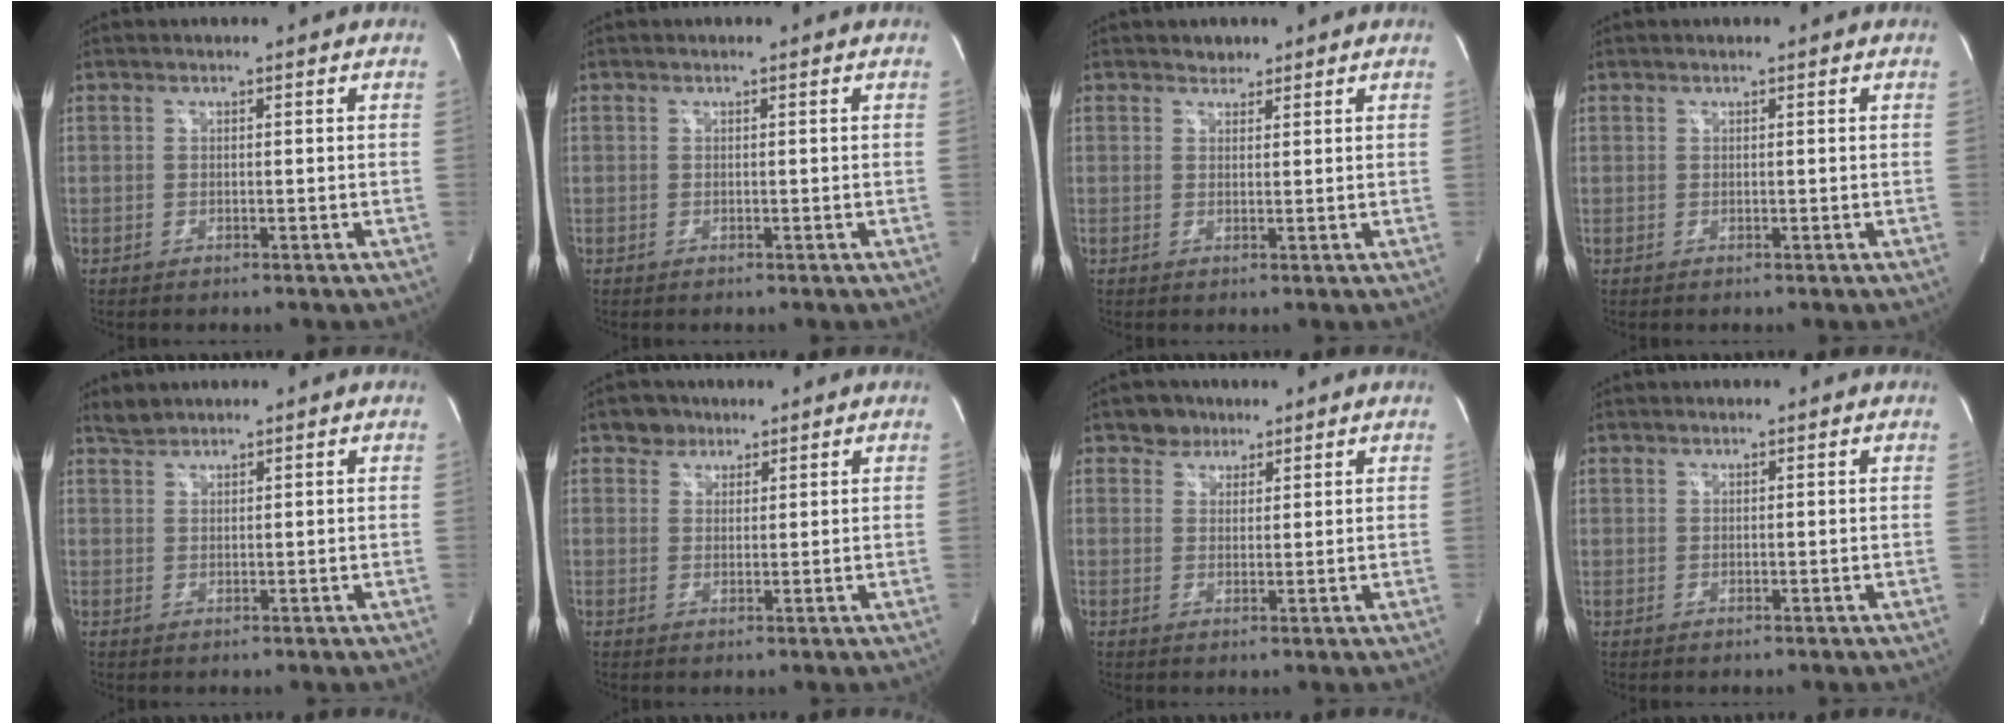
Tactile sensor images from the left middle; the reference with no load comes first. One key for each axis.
{"total": 0.0}
{"total": 1.6, "fx": 1.3, "fy": 0.8, "fz": 0.1, "tx": -0.004, "ty": -0.002, "tz": 0.018}
{"total": 0.0}
{"total": 1.8, "fx": 1.7, "fy": 0.1, "fz": -0.1, "tx": -0.006, "ty": 0.005, "tz": 0.038}
{"total": 2.8, "fx": 2.1, "fy": 1.9, "fz": 0.1, "tx": -0.002, "ty": 0.003, "tz": 0.030}
{"total": 3.1, "fx": 2.4, "fy": 2.1, "fz": 0.1, "tx": -0.002, "ty": 0.002, "tz": 0.034}
{"total": 0.7, "fx": 0.5, "fy": 0.5, "fz": 0.0, "tx": 0.001, "ty": 0.003, "tz": 0.008}